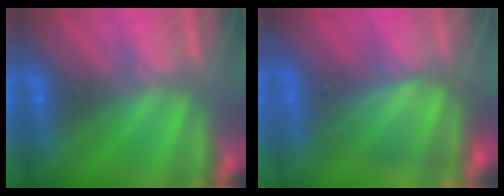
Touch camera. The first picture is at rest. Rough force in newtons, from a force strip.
{"total": 4.8}